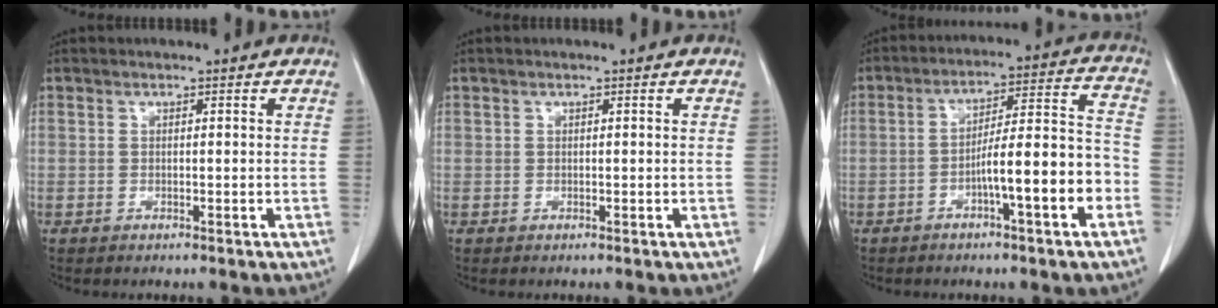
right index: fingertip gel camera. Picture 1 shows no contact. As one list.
[{"total": 0.0}, {"total": 11.6, "force": [-4.4, 0.9, 10.7], "torque": [-0.162, 0.024, -0.066]}]